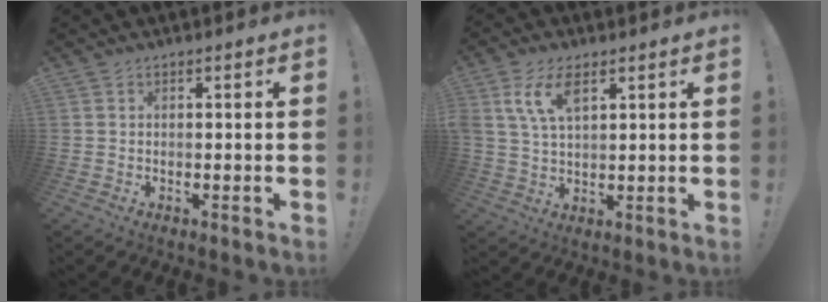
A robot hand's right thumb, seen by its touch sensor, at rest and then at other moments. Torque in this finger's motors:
{"motor_torque": [1.24, 1.24, 0.98, 0.20, 0.20]}